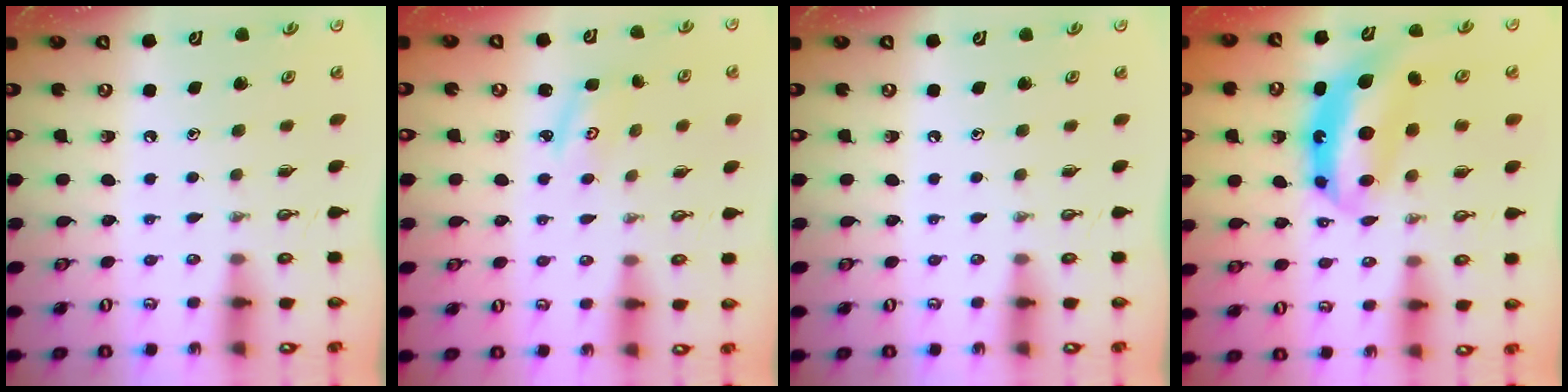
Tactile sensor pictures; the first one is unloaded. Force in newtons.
{"total": 3.0, "press": 3.0, "slide": 0.4}
{"total": 0.0}
{"total": 7.9, "press": 7.9, "slide": 0.5}